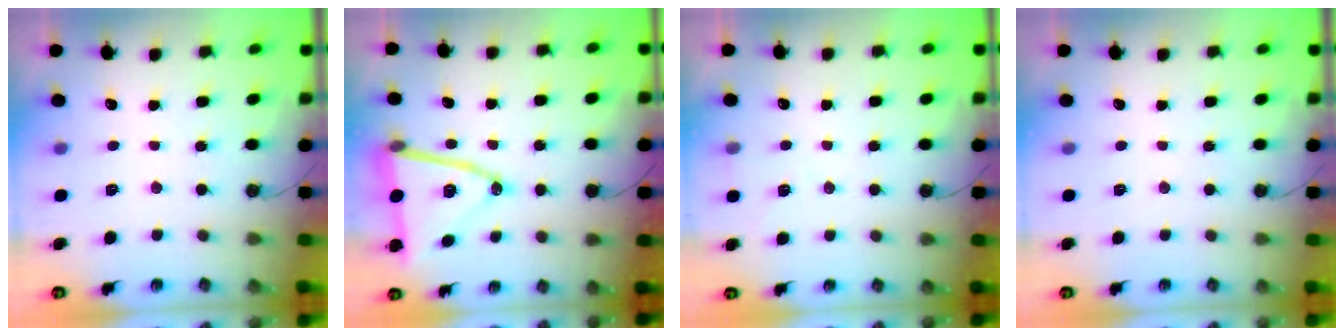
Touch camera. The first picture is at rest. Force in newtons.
{"total": 17.0, "press": 16.5, "slide": 3.9}
{"total": 5.7, "press": 4.1, "slide": 4.0}
{"total": 0.0}